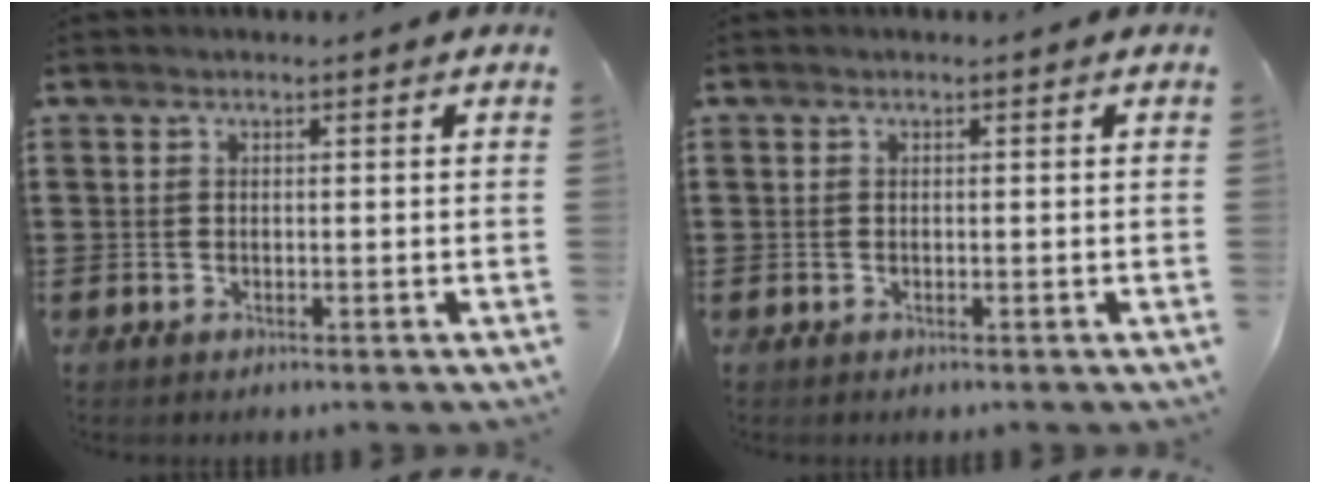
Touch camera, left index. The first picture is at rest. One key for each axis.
{"total": 0.0}